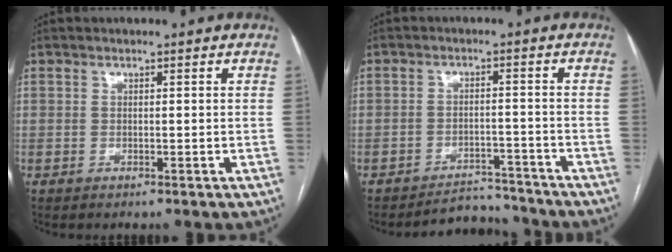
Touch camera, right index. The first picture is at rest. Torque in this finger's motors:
{"motor_torque": [-0.05, -0.02, -0.12, -0.04]}